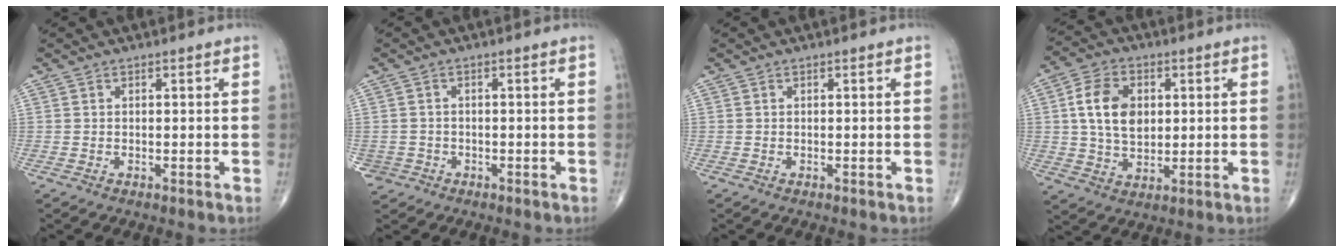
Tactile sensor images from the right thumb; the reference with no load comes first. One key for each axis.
{"total": 2.4, "fx": -1.0, "fy": 2.2, "fz": -0.3, "tx": 0.014, "ty": 0.010, "tz": -0.019}
{"total": 0.0}
{"total": 10.6, "fx": 1.8, "fy": 7.2, "fz": 7.5, "tx": -0.120, "ty": -0.003, "tz": 0.035}